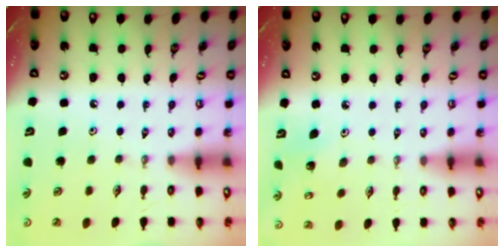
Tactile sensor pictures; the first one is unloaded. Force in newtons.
{"total": 3.2, "press": 3.2, "slide": 0.2}